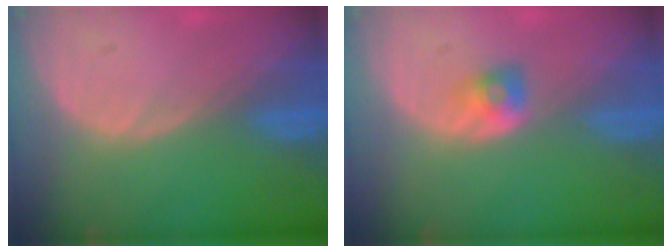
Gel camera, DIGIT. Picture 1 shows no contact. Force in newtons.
{"total": 2.5, "press": 2.3, "slide": 0.9}